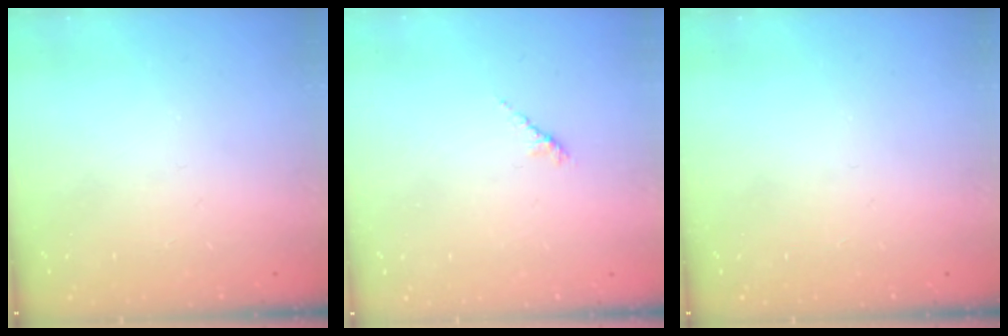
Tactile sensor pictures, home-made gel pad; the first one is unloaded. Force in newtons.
{"total": 2.6, "press": 2.4, "slide": 0.7}
{"total": 0.0}